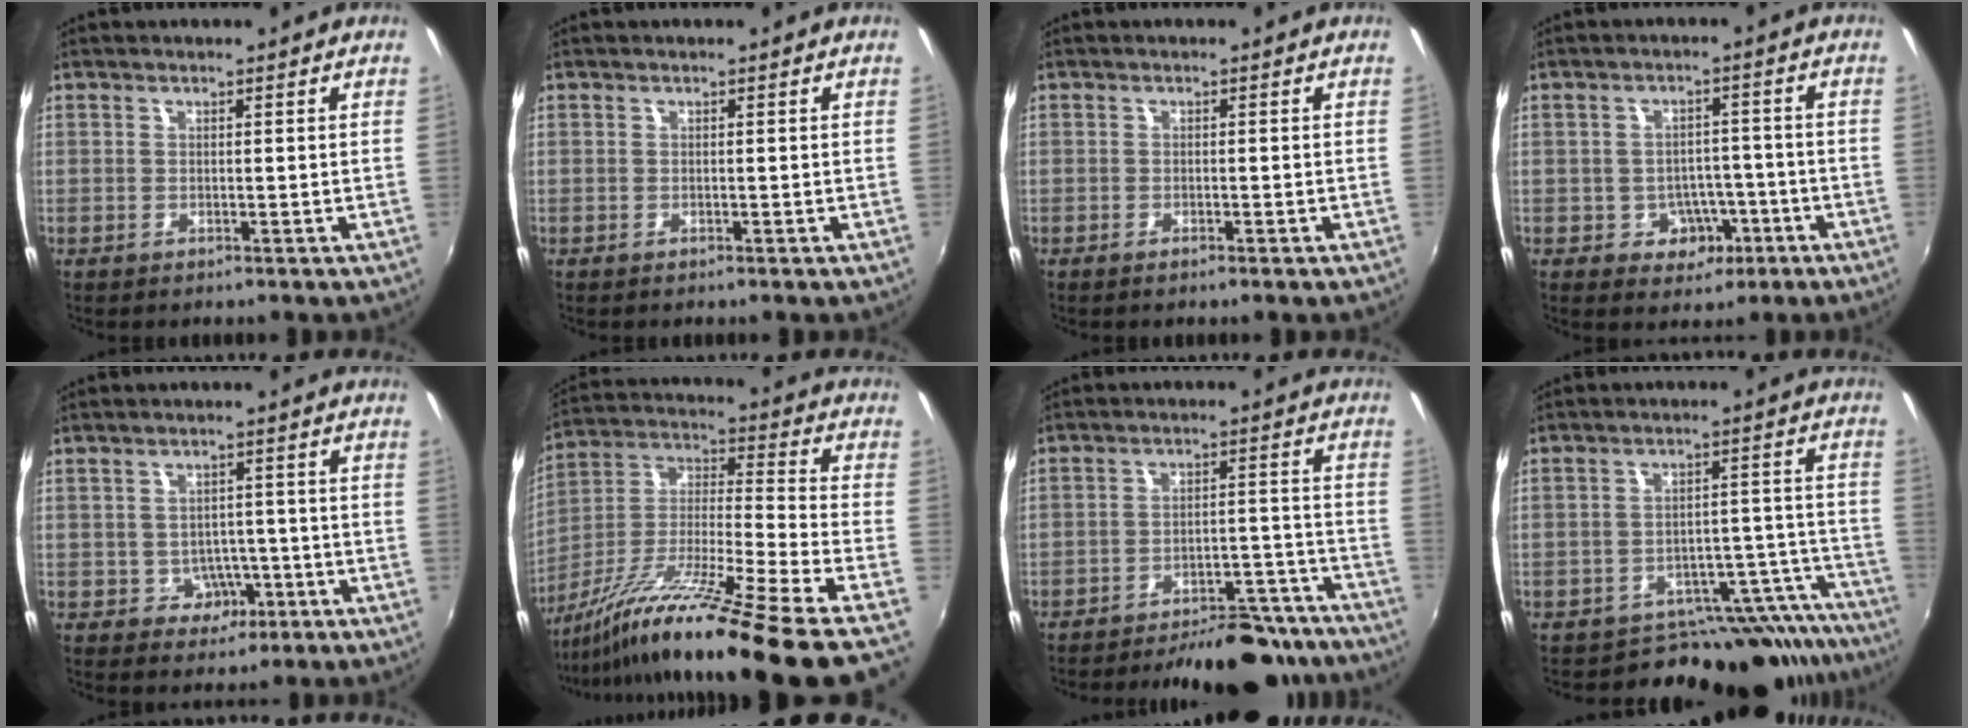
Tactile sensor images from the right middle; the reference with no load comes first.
{"total": 0.0}
{"total": 1.0, "force": [-0.9, 0.1, 0.5], "torque": [-0.011, -0.003, -0.016]}
{"total": 5.9, "force": [-2.6, 4.9, 2.1], "torque": [-0.042, 0.015, -0.020]}
{"total": 4.5, "force": [-1.9, 4.0, 1.1], "torque": [-0.031, 0.010, -0.013]}
{"total": 25.0, "force": [-19.2, -1.7, 16.0], "torque": [-0.248, -0.053, -0.327]}
{"total": 19.4, "force": [-17.3, 5.7, 6.7], "torque": [-0.095, 0.035, -0.202]}
{"total": 17.6, "force": [-16.5, 5.3, 2.9], "torque": [-0.013, 0.041, -0.220]}